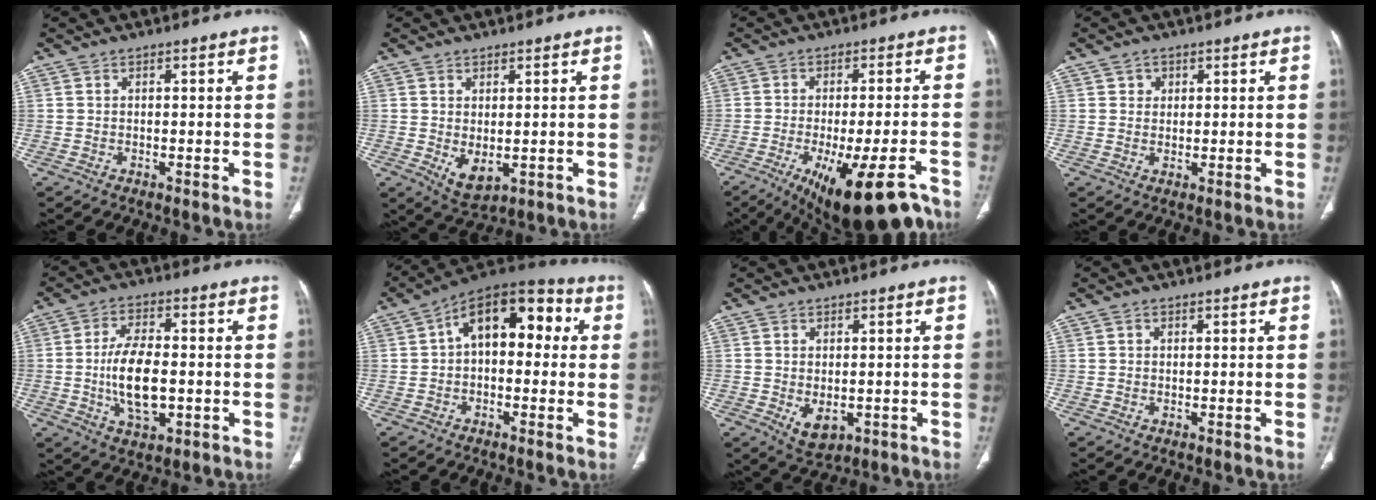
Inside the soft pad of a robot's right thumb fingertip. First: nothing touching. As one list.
[{"total": 4.9, "force": [-0.6, 2.6, 4.1], "torque": [-0.064, -0.010, 0.009]}, {"total": 17.5, "force": [-11.9, 4.8, 11.9], "torque": [-0.141, 0.030, -0.169]}, {"total": 2.1, "force": [0.9, 1.8, 0.5], "torque": [0.005, -0.004, 0.013]}, {"total": 11.1, "force": [-1.3, 5.5, 9.5], "torque": [-0.169, 0.004, -0.021]}, {"total": 14.5, "force": [2.2, 8.7, 11.5], "torque": [-0.132, 0.047, 0.020]}, {"total": 4.6, "force": [-0.8, 2.8, 3.5], "torque": [-0.052, -0.006, 0.004]}, {"total": 0.6, "force": [0.3, 0.5, 0.2], "torque": [0.002, 0.000, 0.006]}]